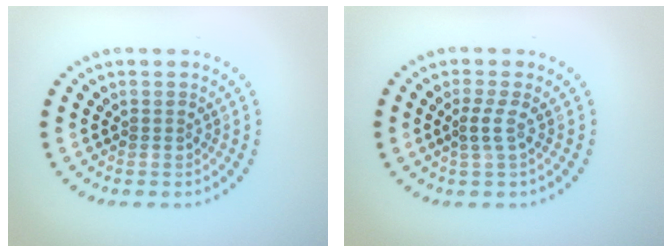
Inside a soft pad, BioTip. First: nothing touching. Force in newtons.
{"total": 1.4, "press": 0.9, "slide": 1.0}